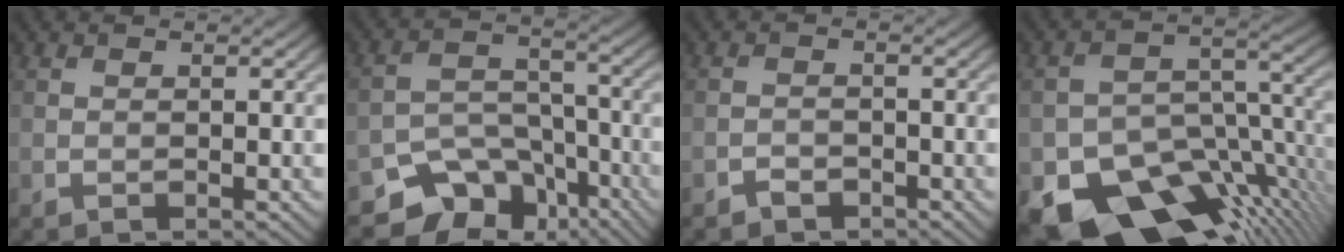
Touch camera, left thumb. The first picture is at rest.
{"total": 10.4, "force": [-7.5, 6.4, 3.5], "torque": [-0.058, -0.002, -0.119]}
{"total": 1.6, "force": [-1.3, 0.8, 0.4], "torque": [-0.003, 0.002, -0.028]}
{"total": 16.1, "force": [-9.5, 9.1, 9.3], "torque": [-0.155, -0.044, -0.134]}